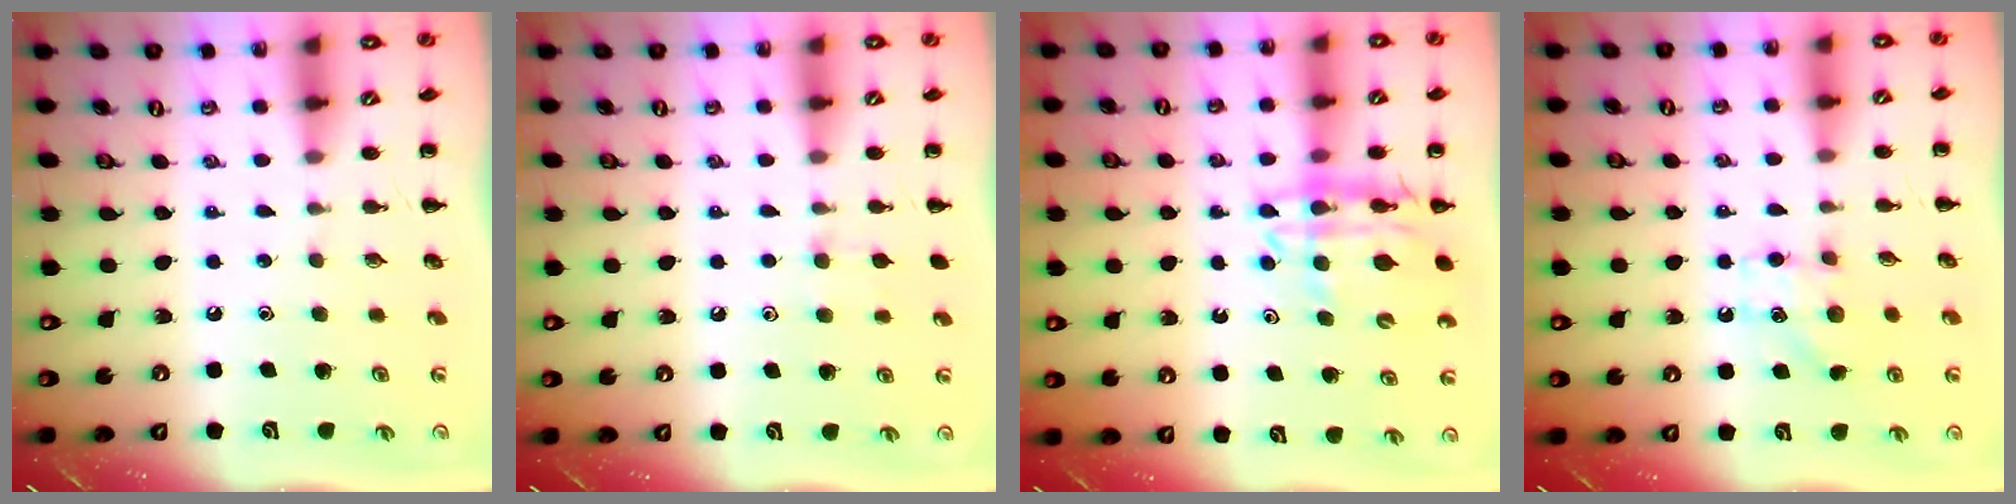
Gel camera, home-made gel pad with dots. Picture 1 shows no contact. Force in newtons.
{"total": 6.2, "press": 5.8, "slide": 2.2}
{"total": 13.2, "press": 12.7, "slide": 3.4}
{"total": 6.8, "press": 6.8, "slide": 1.0}